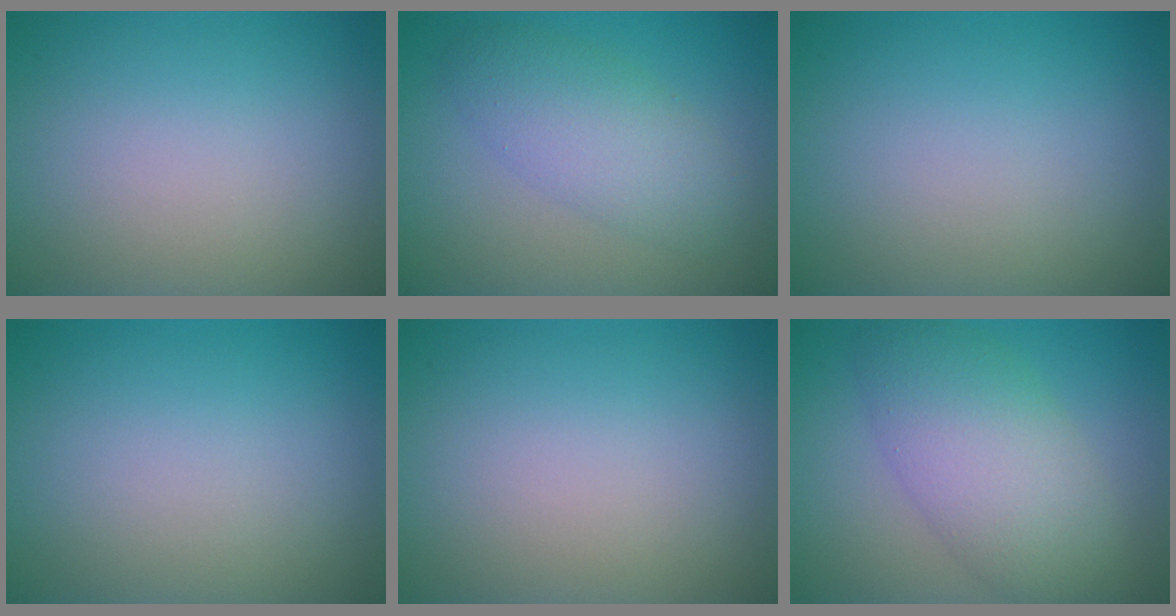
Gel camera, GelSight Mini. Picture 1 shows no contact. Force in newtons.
{"total": 3.2, "press": 3.2, "slide": 0.2}
{"total": 0.0}
{"total": 0.0}
{"total": 0.0}
{"total": 6.9, "press": 6.9, "slide": 0.3}